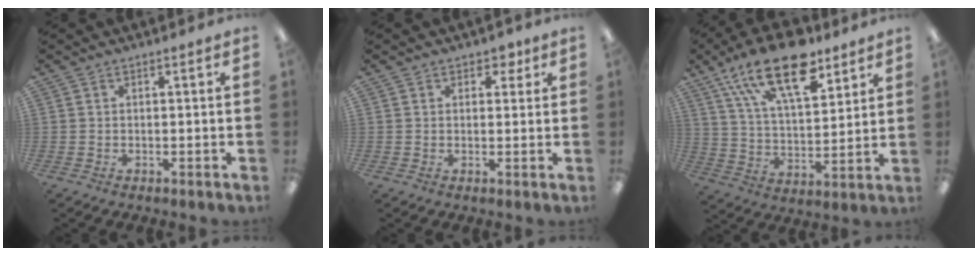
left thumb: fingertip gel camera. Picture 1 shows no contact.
{"total": 3.1, "force": [1.7, 2.3, 1.1], "torque": [0.000, -0.003, 0.027]}
{"total": 20.3, "force": [12.9, 8.9, 13.0], "torque": [-0.224, -0.053, 0.221]}